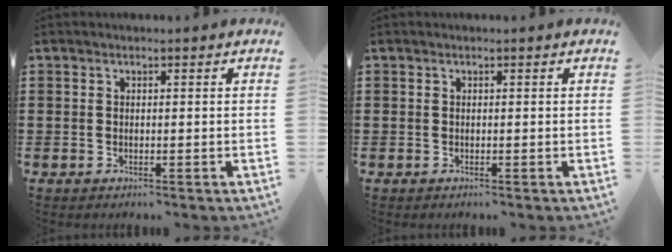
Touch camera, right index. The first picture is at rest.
{"total": 0.0}